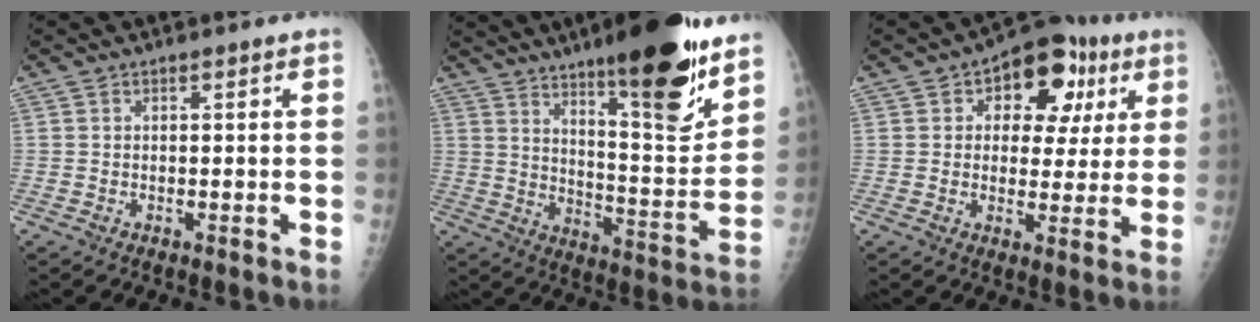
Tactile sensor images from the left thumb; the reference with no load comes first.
{"total": 21.3, "force": [14.1, 4.5, 15.3], "torque": [-0.191, -0.086, 0.219]}
{"total": 13.7, "force": [5.0, 8.9, 9.1], "torque": [-0.064, 0.010, 0.064]}